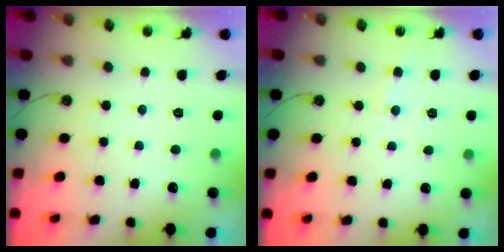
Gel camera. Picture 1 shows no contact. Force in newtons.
{"total": 4.4, "press": 4.4, "slide": 0.6}